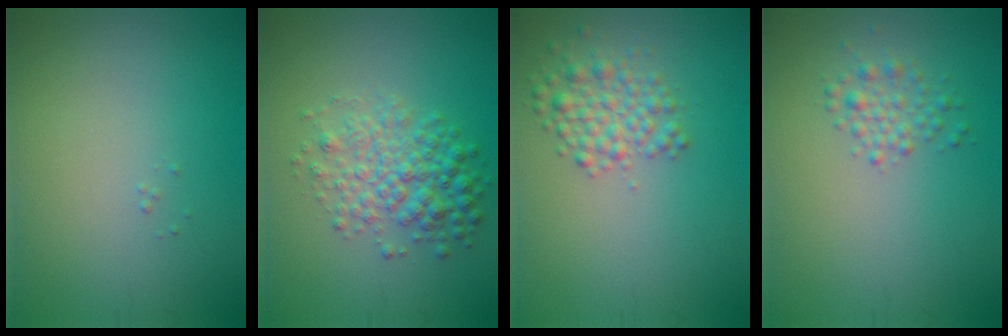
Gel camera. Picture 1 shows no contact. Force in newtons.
{"total": 4.3, "press": 4.3, "slide": 0.0}
{"total": 2.9, "press": 2.9, "slide": 0.1}
{"total": 1.9, "press": 1.9, "slide": 0.0}